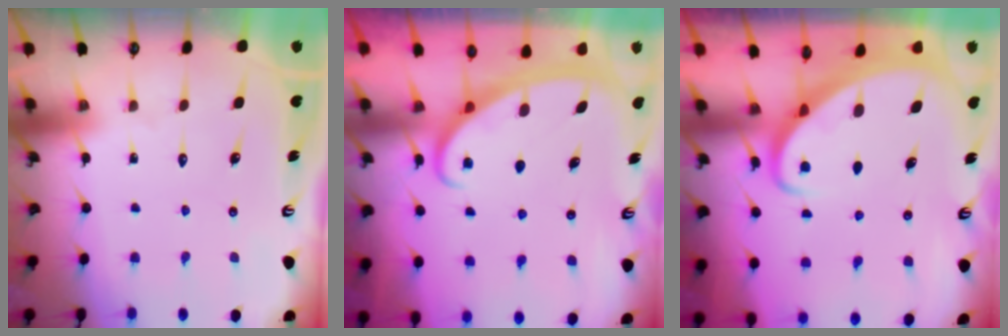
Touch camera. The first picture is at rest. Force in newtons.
{"total": 2.6, "press": 2.6, "slide": 0.4}
{"total": 2.8, "press": 2.8, "slide": 0.4}